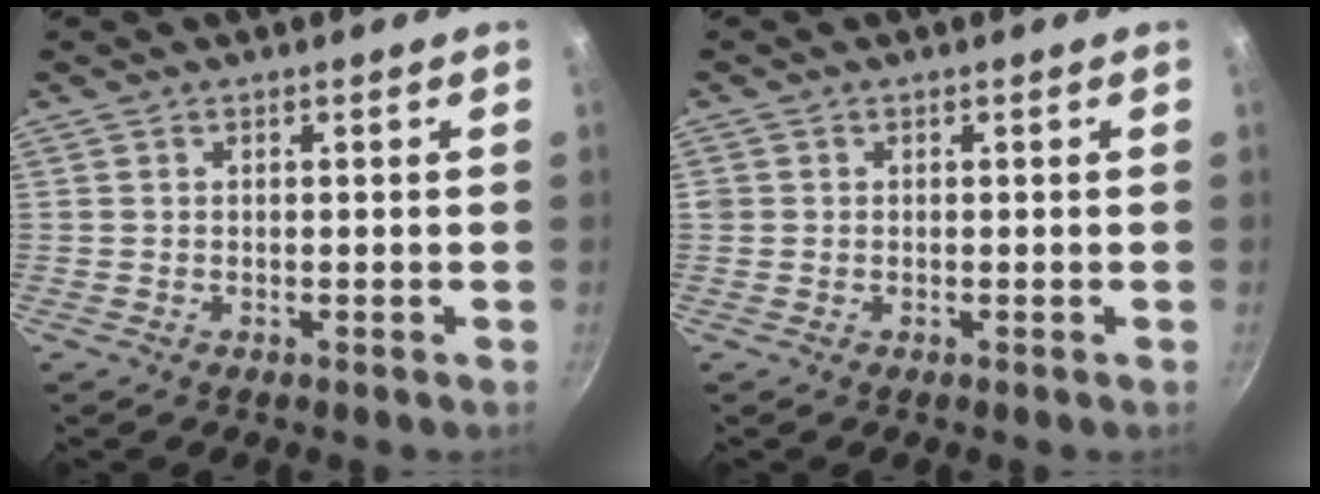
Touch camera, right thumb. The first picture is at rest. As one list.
[{"total": 0.8, "force": [0.1, 0.7, 0.1], "torque": [0.000, 0.002, -0.001]}]